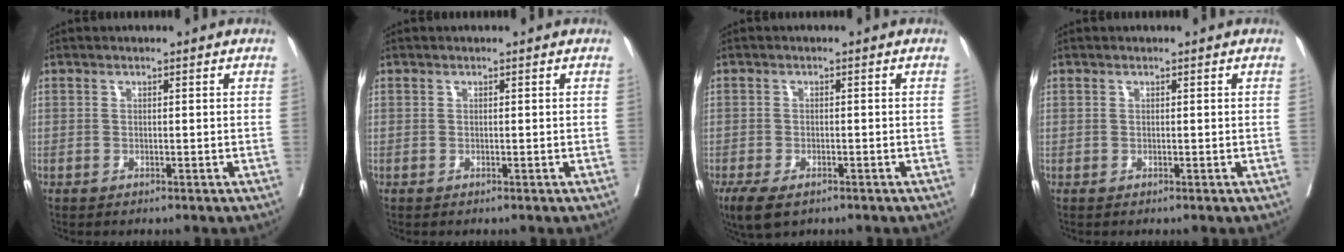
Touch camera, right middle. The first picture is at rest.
{"total": 0.0}
{"total": 4.9, "force": [-3.2, 2.1, 3.1], "torque": [-0.061, -0.011, -0.051]}
{"total": 0.0}